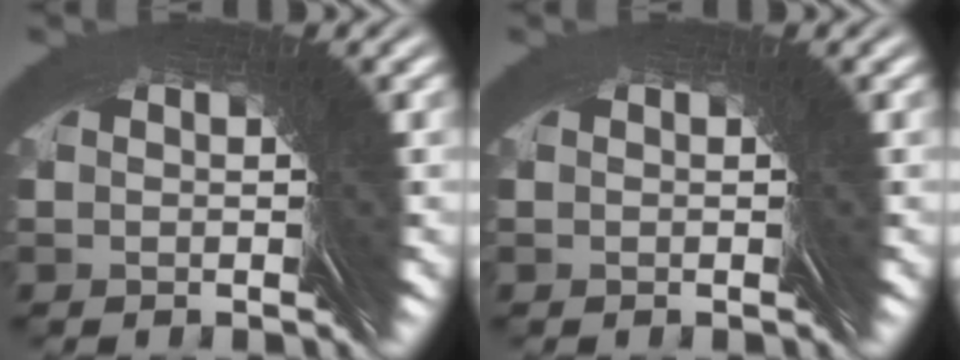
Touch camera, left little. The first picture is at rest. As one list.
[{"total": 0.0}]